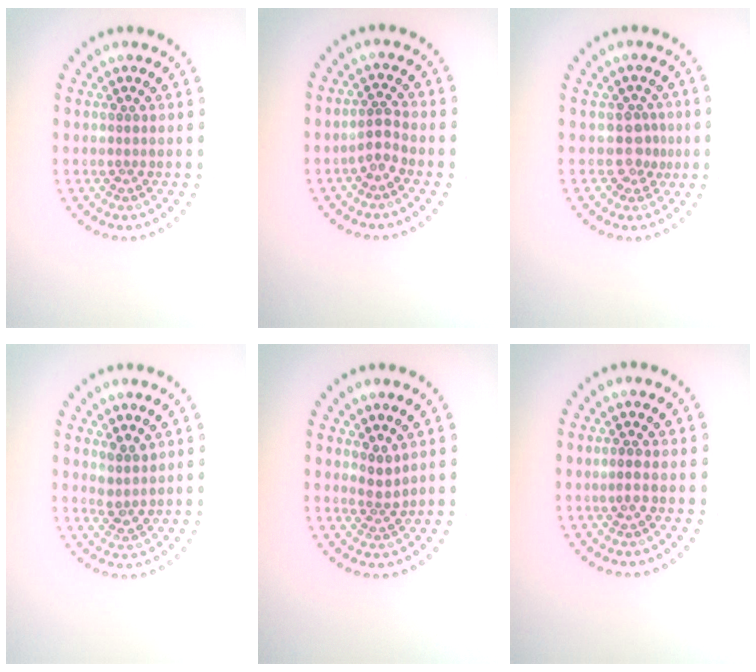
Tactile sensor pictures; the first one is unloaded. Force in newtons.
{"total": 1.8, "press": 1.4, "slide": 1.1}
{"total": 2.0, "press": 1.6, "slide": 1.2}
{"total": 1.9, "press": 1.5, "slide": 1.1}
{"total": 1.7, "press": 1.1, "slide": 1.3}
{"total": 1.0, "press": 0.9, "slide": 0.5}